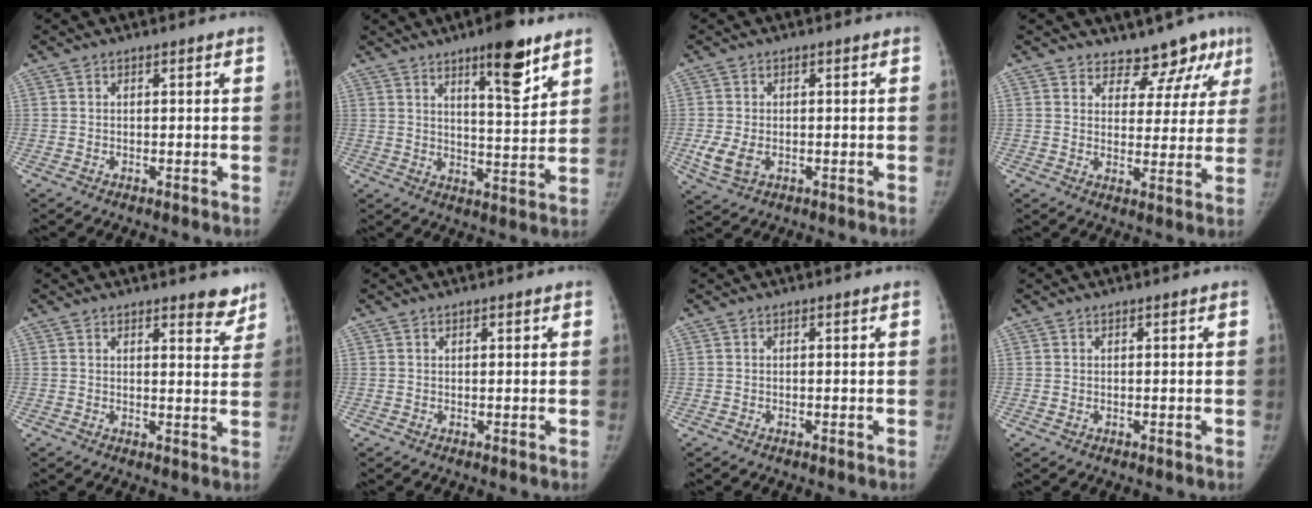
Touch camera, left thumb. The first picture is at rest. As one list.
[{"total": 11.3, "force": [7.2, 2.8, 8.3], "torque": [-0.102, -0.046, 0.106]}, {"total": 4.7, "force": [-0.9, 3.1, 3.4], "torque": [-0.081, -0.010, -0.011]}, {"total": 9.4, "force": [7.3, 5.3, 2.6], "torque": [0.017, -0.040, 0.082]}, {"total": 5.0, "force": [4.0, 1.7, 2.4], "torque": [-0.003, -0.027, 0.047]}, {"total": 0.7, "force": [0.5, 0.3, 0.4], "torque": [-0.004, -0.002, 0.007]}, {"total": 0.0}, {"total": 0.5, "force": [0.3, 0.3, 0.3], "torque": [-0.005, 0.000, 0.007]}]